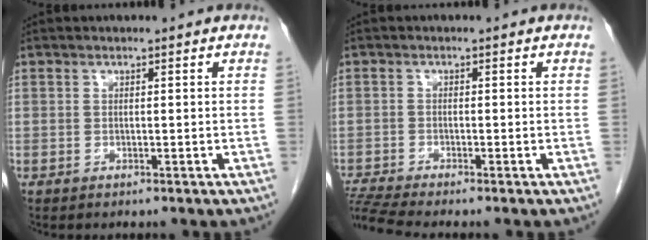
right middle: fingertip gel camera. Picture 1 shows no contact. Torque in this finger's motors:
{"motor_torque": [0.02, -0.01, 0.02, 0.01]}